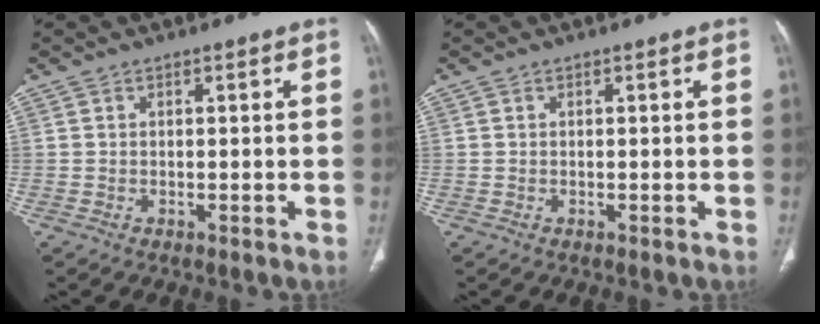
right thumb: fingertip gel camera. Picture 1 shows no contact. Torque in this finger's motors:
{"motor_torque": [0.00, 0.00, 0.00, 0.00, 0.00]}